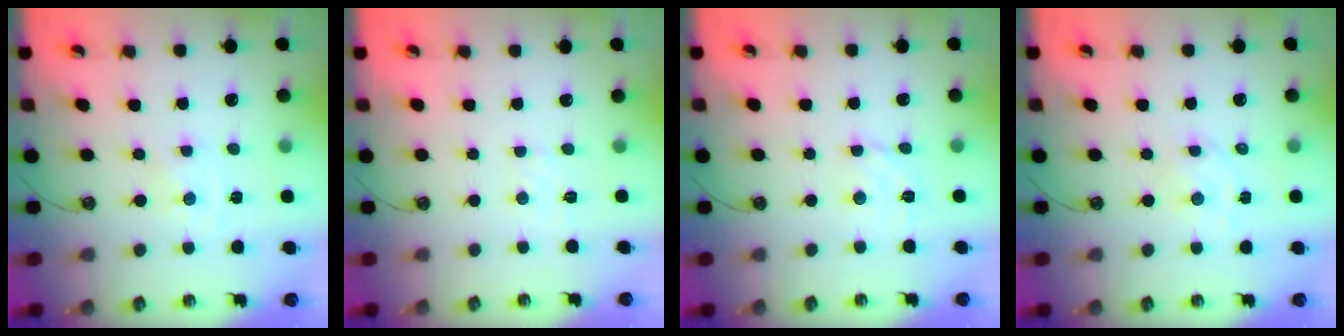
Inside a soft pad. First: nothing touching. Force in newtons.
{"total": 2.5, "press": 2.5, "slide": 0.4}
{"total": 3.2, "press": 3.2, "slide": 0.1}
{"total": 2.0, "press": 2.0, "slide": 0.5}